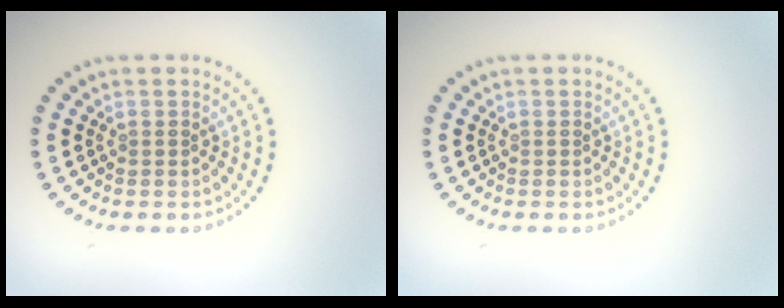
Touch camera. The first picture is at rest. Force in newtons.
{"total": 0.0}